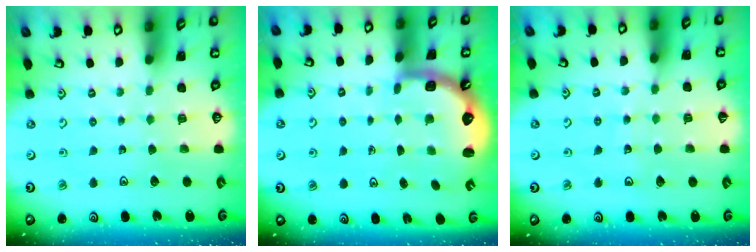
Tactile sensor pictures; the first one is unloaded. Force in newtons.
{"total": 2.9, "press": 2.4, "slide": 1.6}
{"total": 6.1, "press": 6.1, "slide": 0.6}